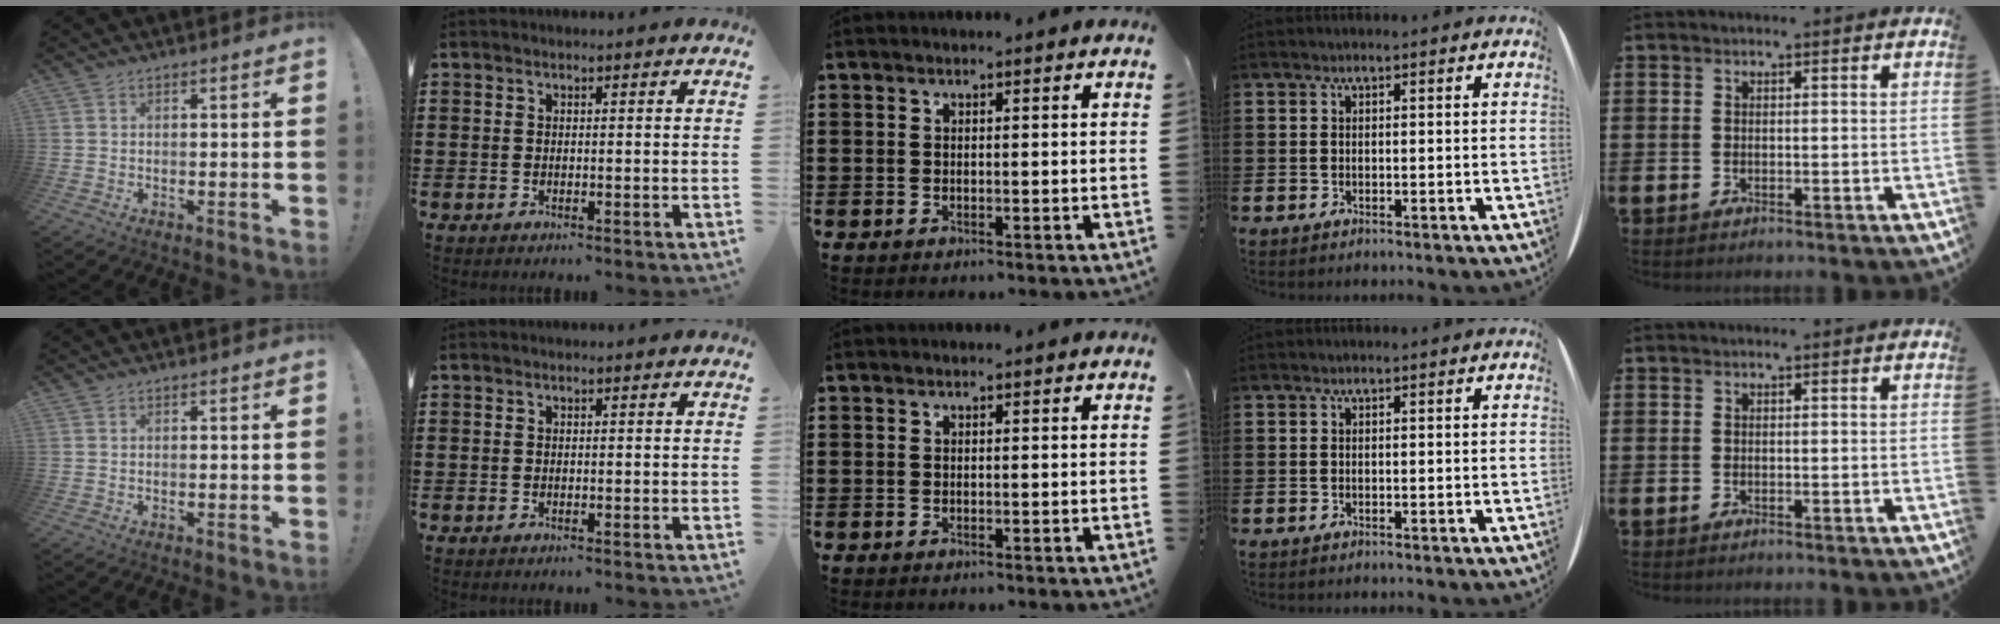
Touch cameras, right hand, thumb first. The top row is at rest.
{}